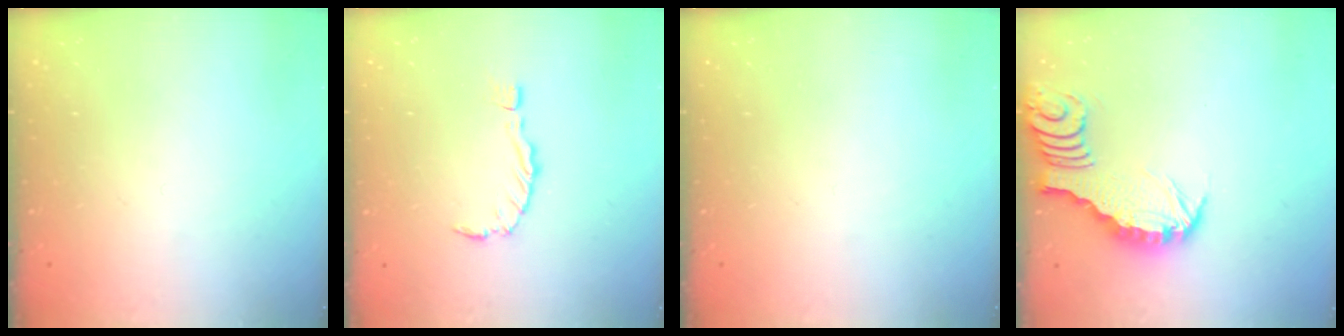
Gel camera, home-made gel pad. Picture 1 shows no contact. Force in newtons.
{"total": 0.0}
{"total": 0.0}
{"total": 3.2, "press": 3.2, "slide": 0.4}